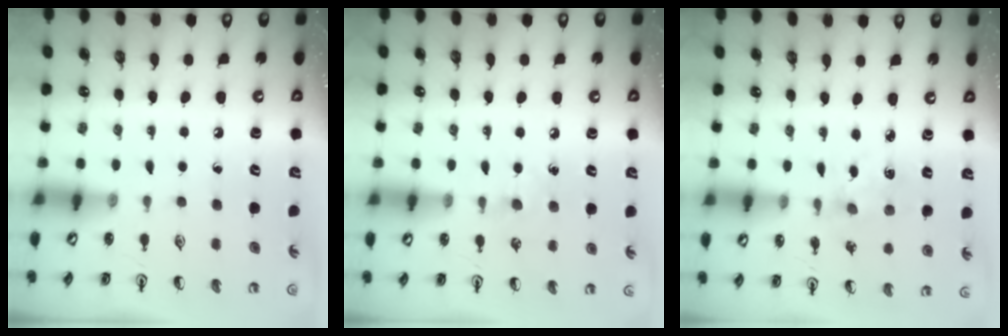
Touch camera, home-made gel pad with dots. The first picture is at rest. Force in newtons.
{"total": 6.6, "press": 6.6, "slide": 0.8}
{"total": 2.5, "press": 2.5, "slide": 0.2}